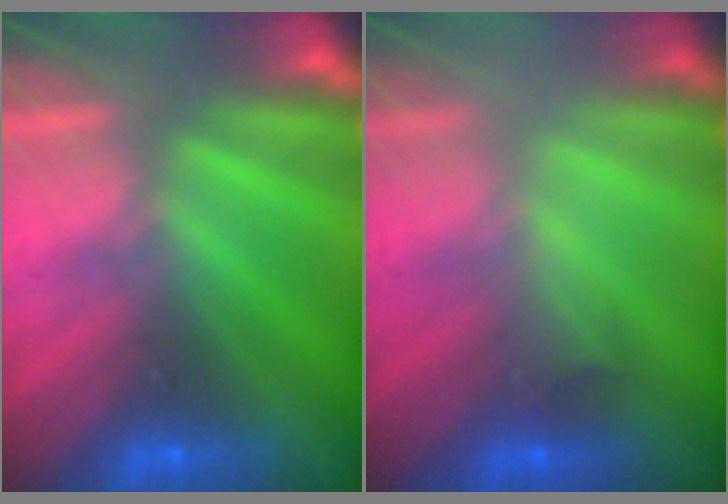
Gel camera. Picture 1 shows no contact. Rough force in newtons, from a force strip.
{"total": 2.1}